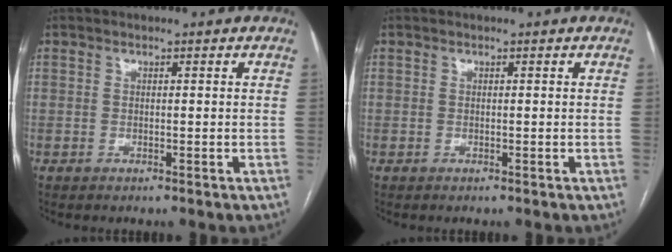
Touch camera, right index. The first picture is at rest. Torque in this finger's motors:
{"motor_torque": [0.05, -0.05, 0.04, 0.00]}